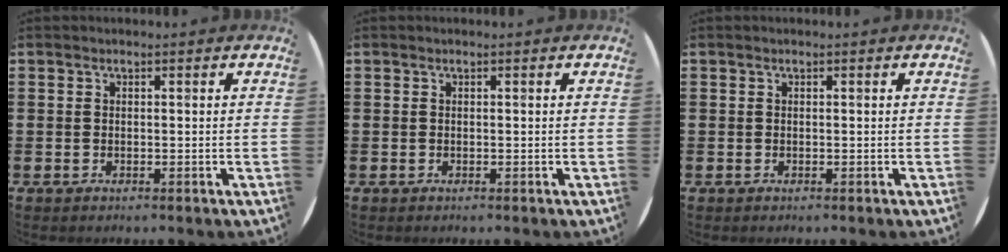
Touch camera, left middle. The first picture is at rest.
{"total": 0.0}
{"total": 0.0}